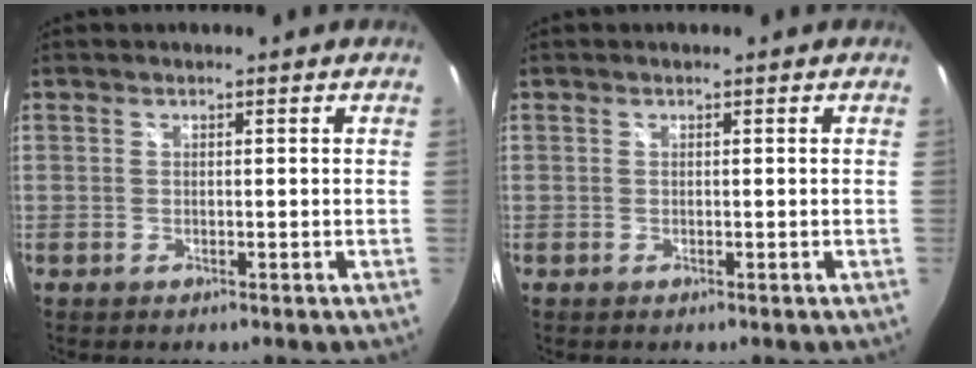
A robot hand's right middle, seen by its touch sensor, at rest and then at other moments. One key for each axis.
{"total": 0.0}